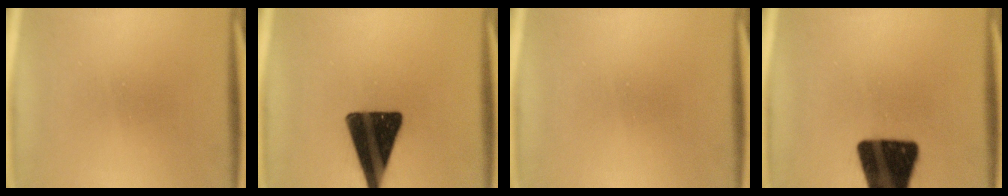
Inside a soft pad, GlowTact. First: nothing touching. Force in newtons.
{"total": 15.5}
{"total": 0.0}
{"total": 19.3}